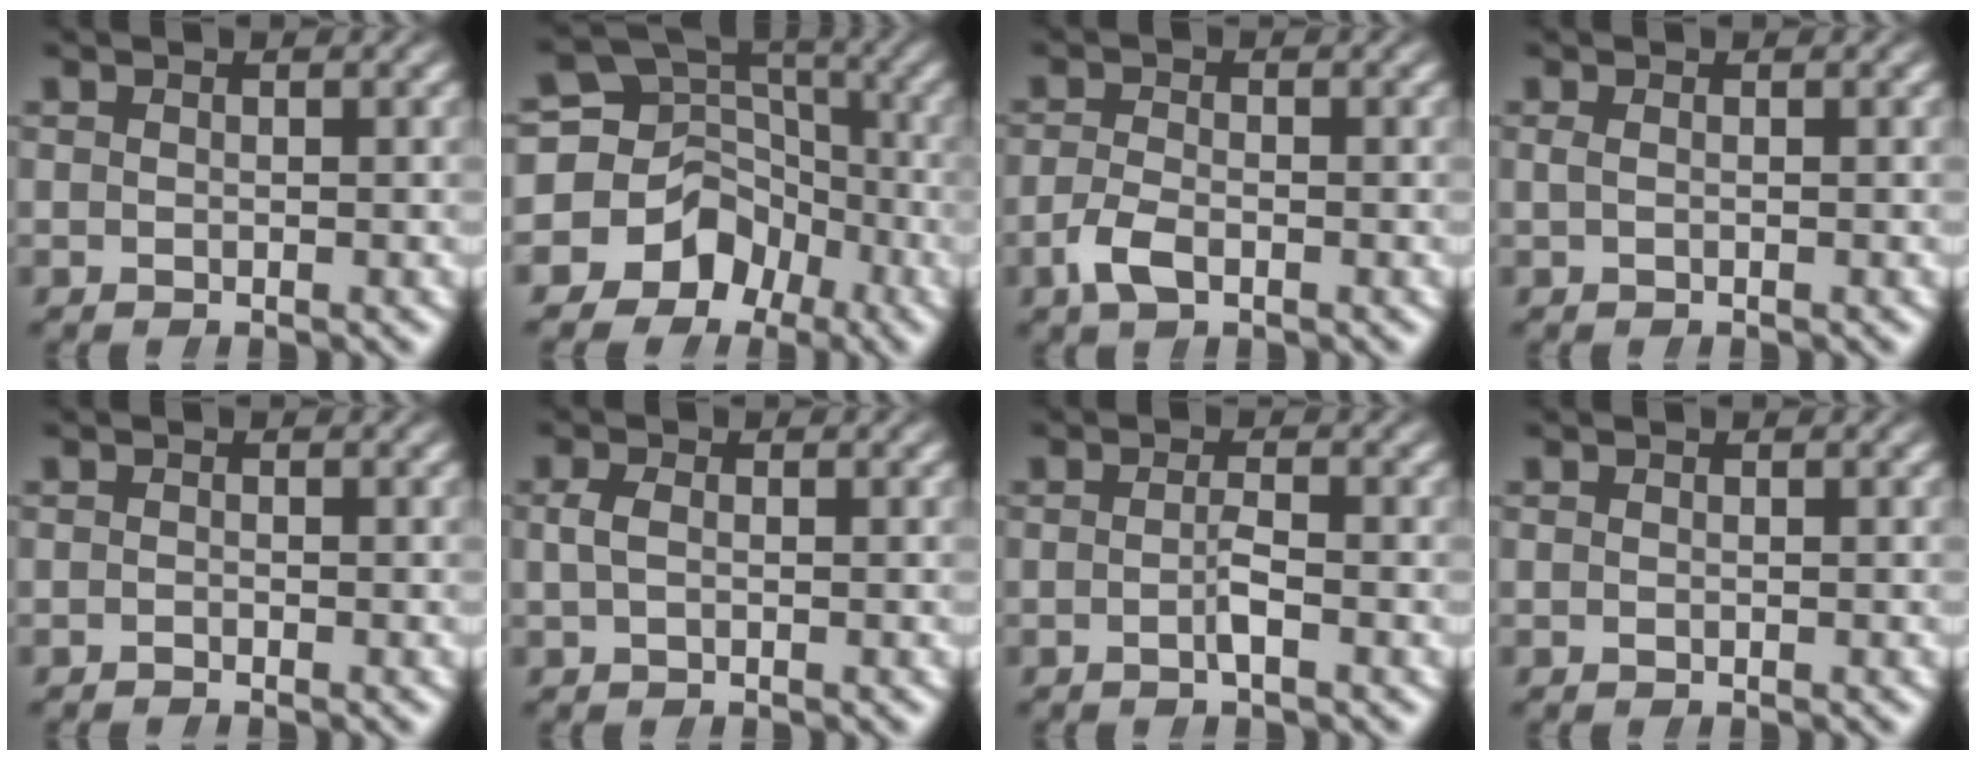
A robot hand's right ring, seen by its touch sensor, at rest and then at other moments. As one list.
[{"total": 13.6, "force": [-1.5, 12.2, 5.8], "torque": [-0.128, -0.041, -0.024]}, {"total": 2.1, "force": [-1.3, 0.8, 1.4], "torque": [-0.037, -0.012, -0.020]}, {"total": 0.7, "force": [-0.1, -0.4, 0.5], "torque": [-0.016, -0.010, 0.003]}, {"total": 0.7, "force": [-0.7, -0.1, 0.0], "torque": [0.001, 0.000, -0.013]}, {"total": 0.9, "force": [-0.1, 0.1, 0.9], "torque": [-0.031, -0.008, 0.005]}, {"total": 1.5, "force": [-0.8, 0.2, 1.2], "torque": [-0.029, -0.004, -0.017]}, {"total": 0.0}]